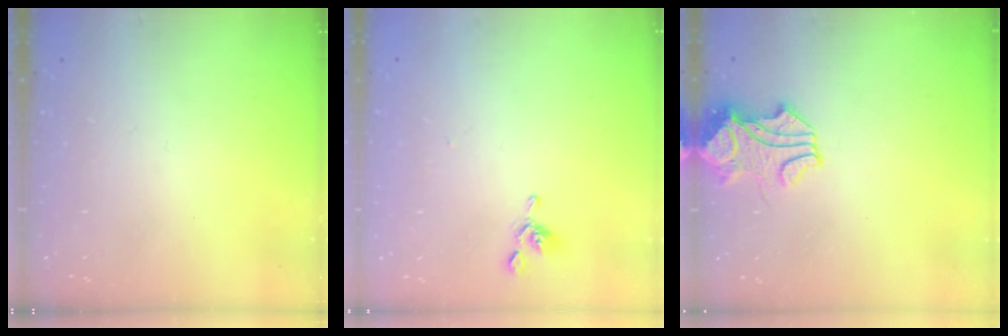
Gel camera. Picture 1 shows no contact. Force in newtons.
{"total": 0.6, "press": 0.0, "slide": 0.6}
{"total": 1.6, "press": 1.5, "slide": 0.7}